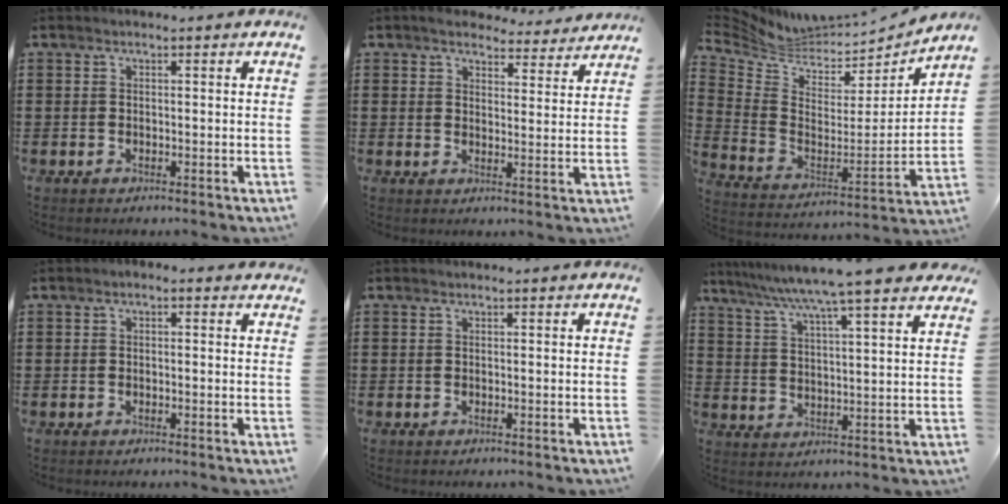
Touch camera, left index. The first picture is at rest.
{"total": 4.5, "force": [4.3, 1.0, 0.8], "torque": [-0.025, -0.017, 0.077]}
{"total": 5.6, "force": [5.2, 1.7, 1.0], "torque": [-0.056, -0.050, 0.088]}
{"total": 1.0, "force": [-0.3, 0.7, 0.7], "torque": [-0.015, 0.004, -0.008]}
{"total": 0.0}
{"total": 7.8, "force": [6.7, -1.0, 3.9], "torque": [-0.099, -0.035, 0.111]}